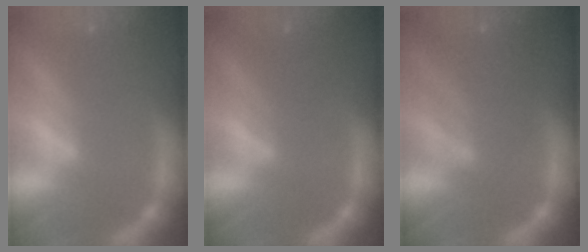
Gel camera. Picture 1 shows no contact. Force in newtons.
{"total": 2.5}
{"total": 5.5}